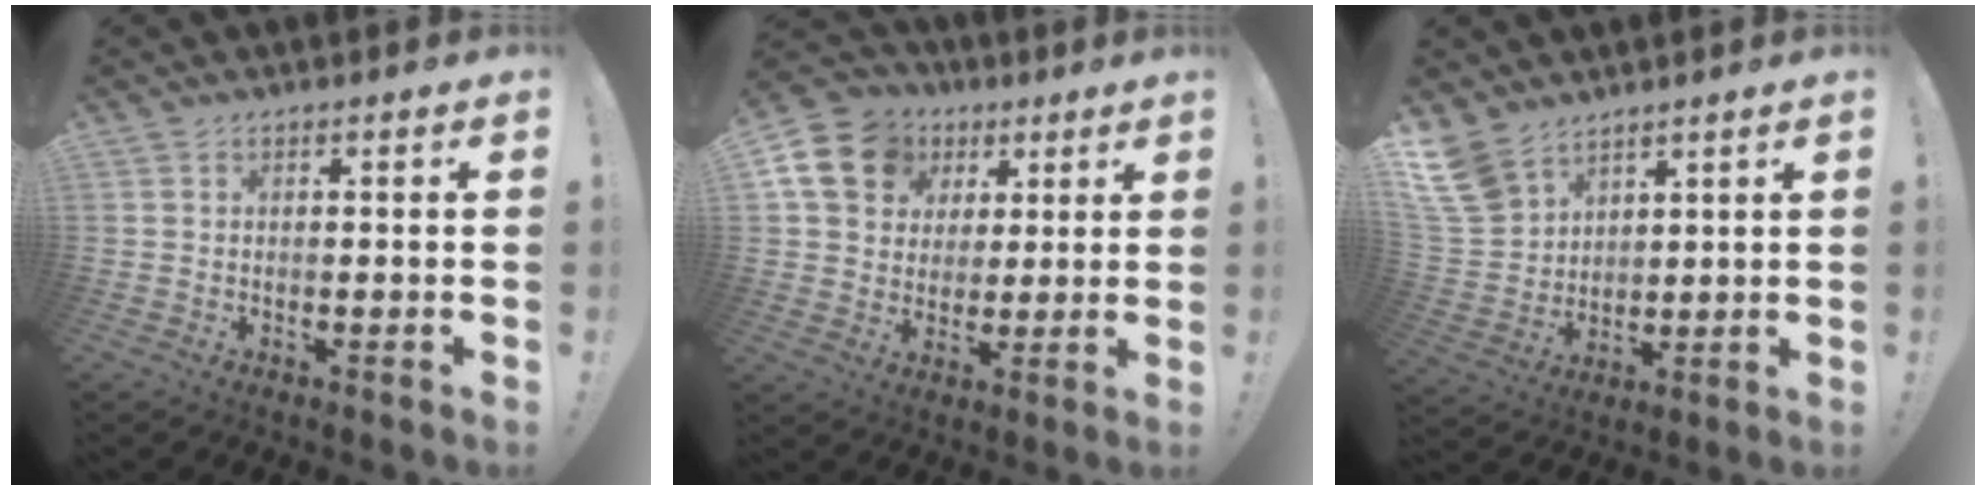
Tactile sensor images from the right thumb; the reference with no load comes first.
{"total": 15.8, "force": [6.1, 12.9, 6.8], "torque": [-0.097, -0.020, 0.129]}
{"total": 11.2, "force": [8.3, 6.5, 3.8], "torque": [-0.075, -0.058, 0.166]}